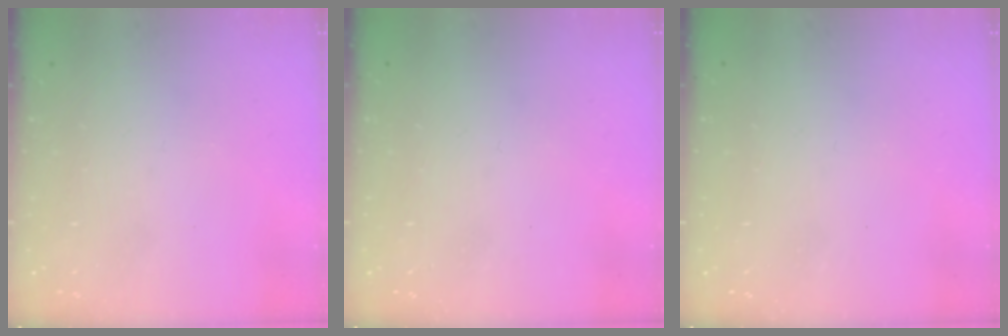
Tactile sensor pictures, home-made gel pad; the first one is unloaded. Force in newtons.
{"total": 0.7, "press": 0.6, "slide": 0.3}
{"total": 0.8, "press": 0.7, "slide": 0.3}